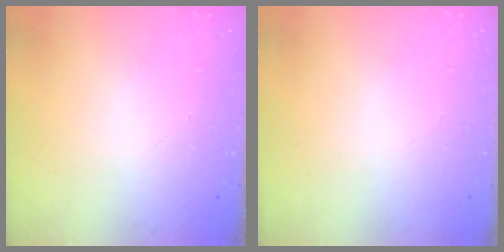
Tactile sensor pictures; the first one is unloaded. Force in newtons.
{"total": 0.0}